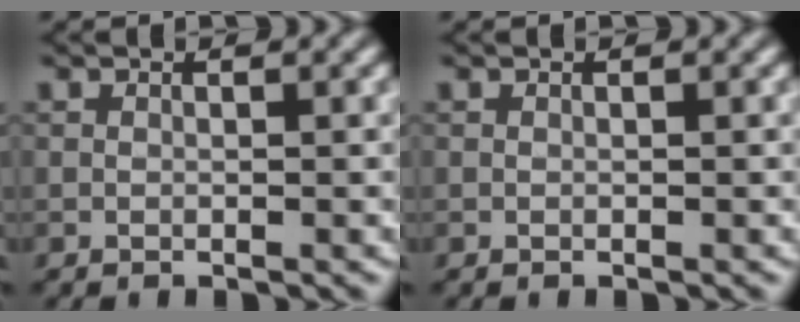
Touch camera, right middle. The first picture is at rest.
{"total": 0.0}